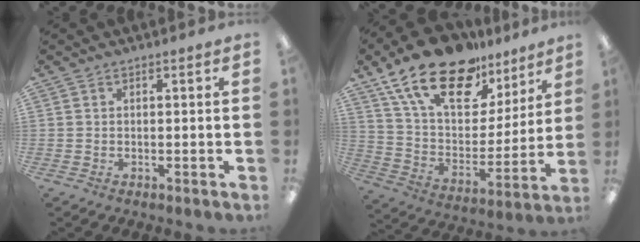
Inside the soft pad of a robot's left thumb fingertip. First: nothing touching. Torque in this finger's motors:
{"motor_torque": [0.64, 0.41, 1.49, -1.28, 0.46]}